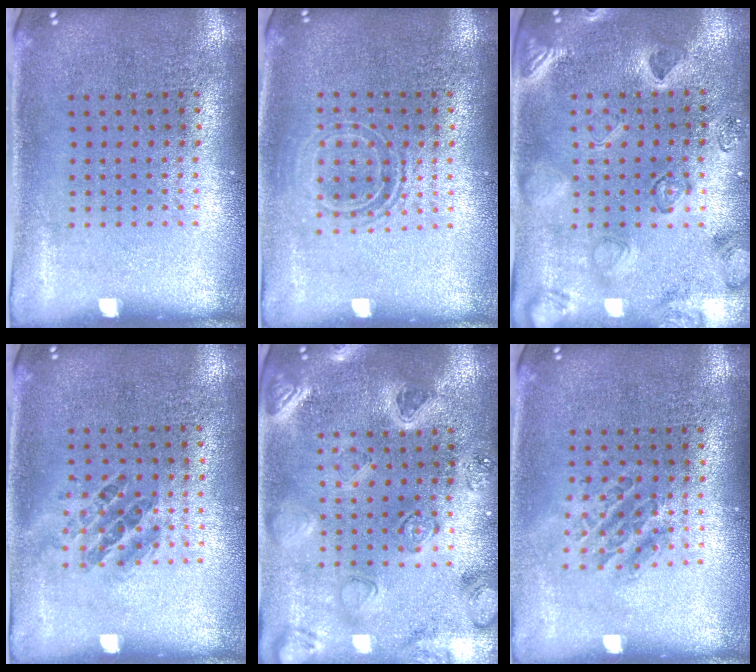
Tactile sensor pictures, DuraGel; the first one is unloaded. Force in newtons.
{"total": 1.5, "press": 1.2, "slide": 0.9}
{"total": 2.3, "press": 2.1, "slide": 0.8}
{"total": 0.9, "press": 0.8, "slide": 0.5}
{"total": 2.2, "press": 2.2, "slide": 0.2}
{"total": 1.1, "press": 0.9, "slide": 0.5}